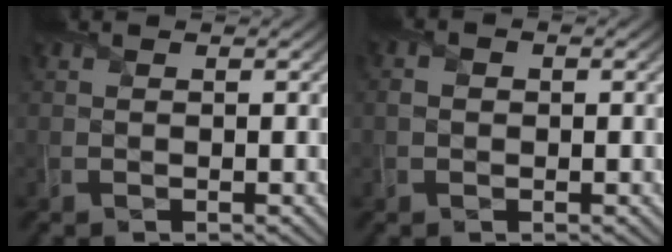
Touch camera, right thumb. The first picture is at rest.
{"total": 1.0, "force": [-0.4, 0.7, 0.5], "torque": [-0.012, -0.001, -0.009]}